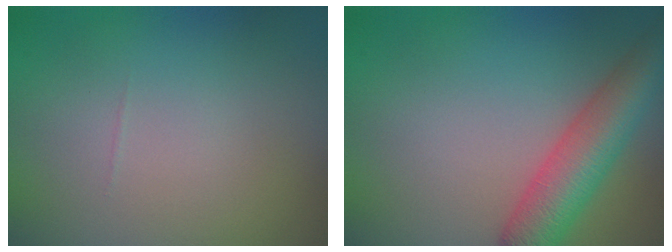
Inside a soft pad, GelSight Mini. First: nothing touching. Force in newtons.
{"total": 6.2, "press": 6.2, "slide": 0.3}